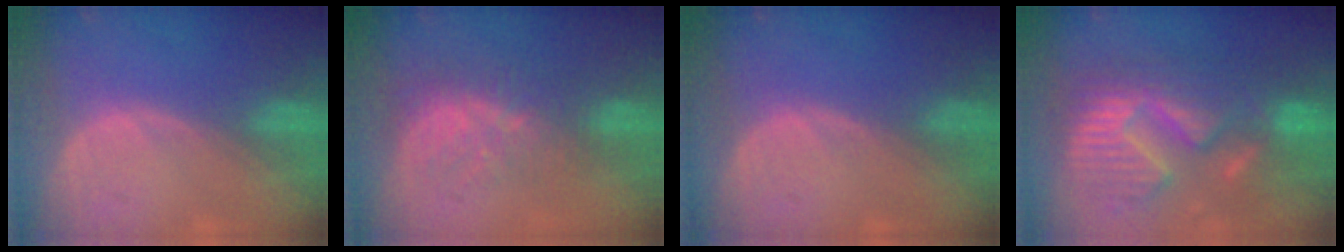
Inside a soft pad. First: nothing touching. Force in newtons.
{"total": 8.0, "press": 7.0, "slide": 3.8}
{"total": 0.0}
{"total": 13.1, "press": 13.0, "slide": 1.2}